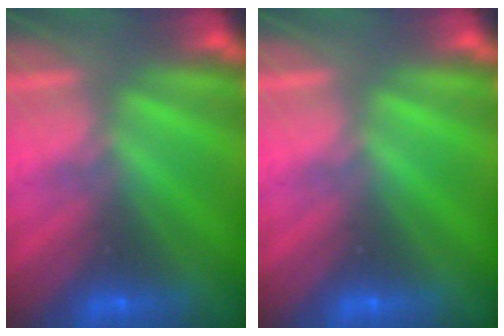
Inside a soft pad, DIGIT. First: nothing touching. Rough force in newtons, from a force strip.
{"total": 0.0}